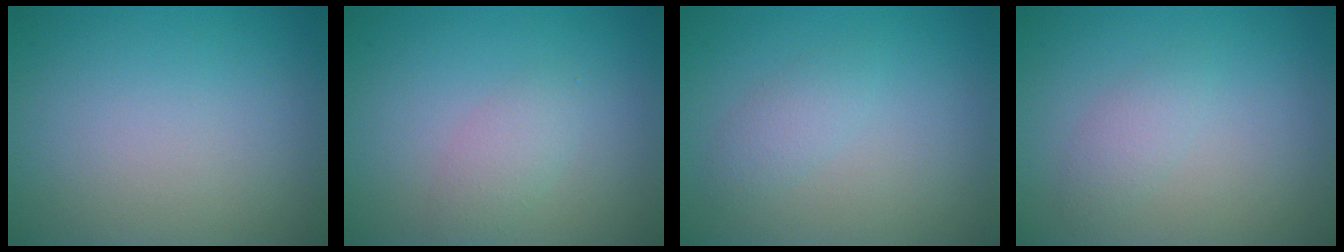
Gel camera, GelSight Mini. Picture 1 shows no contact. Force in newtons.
{"total": 1.8, "press": 1.8, "slide": 0.0}
{"total": 1.5, "press": 1.5, "slide": 0.1}
{"total": 1.4, "press": 1.4, "slide": 0.1}